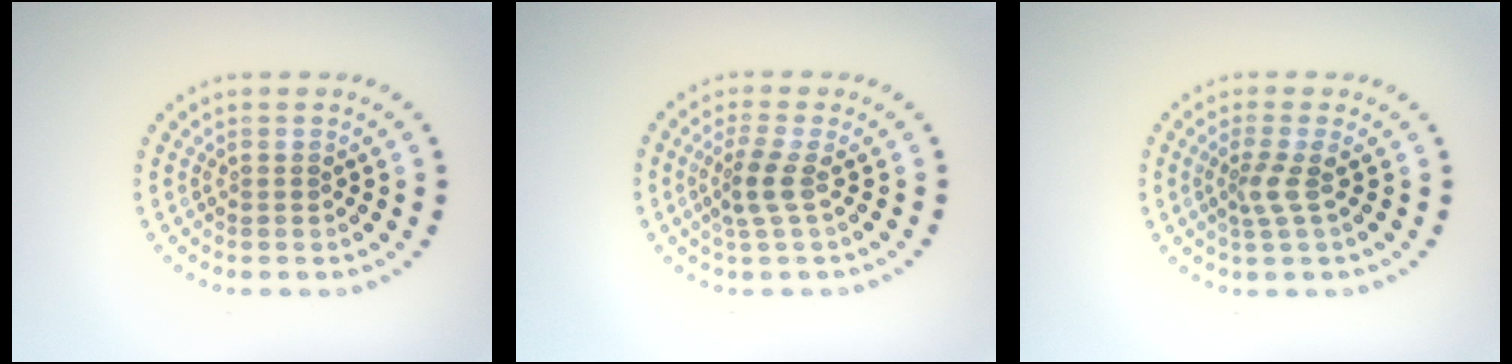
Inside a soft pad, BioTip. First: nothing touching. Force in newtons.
{"total": 2.2, "press": 1.8, "slide": 1.4}
{"total": 2.0, "press": 1.4, "slide": 1.4}